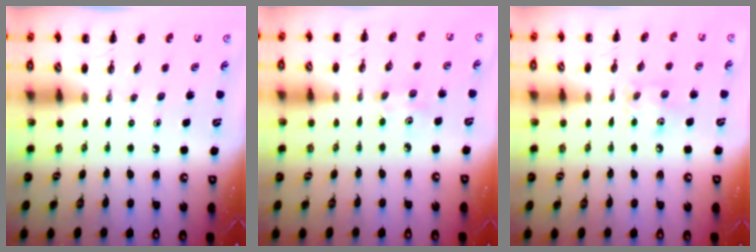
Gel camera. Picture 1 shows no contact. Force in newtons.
{"total": 2.7, "press": 2.6, "slide": 0.8}
{"total": 6.5, "press": 6.4, "slide": 1.0}